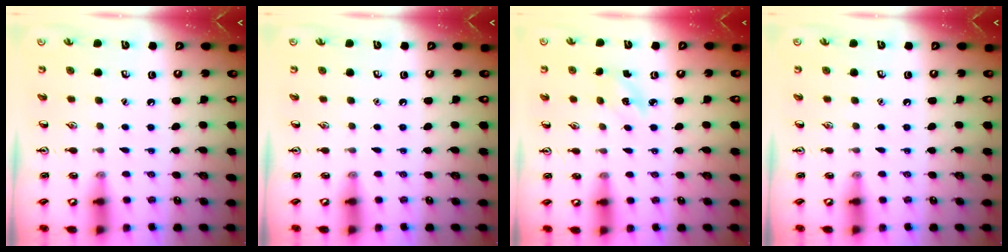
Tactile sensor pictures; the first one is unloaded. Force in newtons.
{"total": 0.0}
{"total": 2.7, "press": 2.5, "slide": 1.0}
{"total": 0.0}